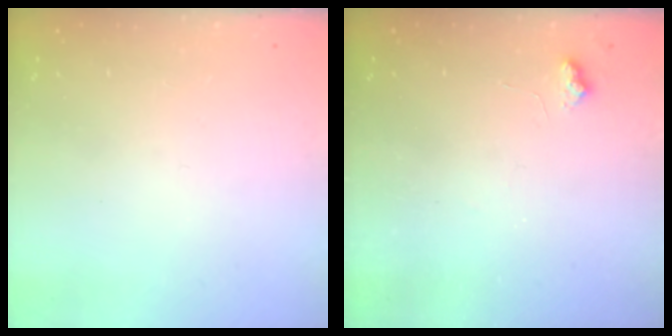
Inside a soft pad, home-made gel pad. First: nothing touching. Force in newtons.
{"total": 6.1, "press": 6.0, "slide": 0.7}